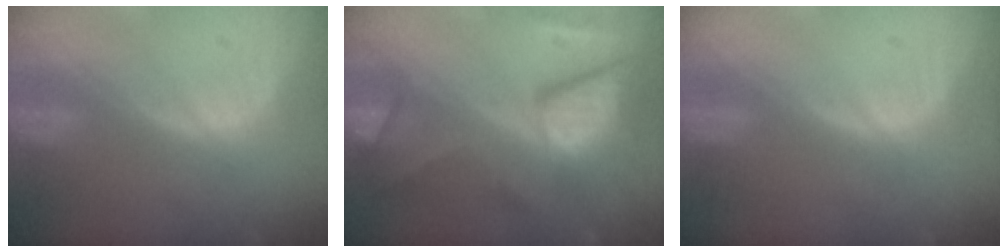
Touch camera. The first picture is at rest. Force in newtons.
{"total": 11.5, "press": 11.4, "slide": 1.3}
{"total": 0.0}